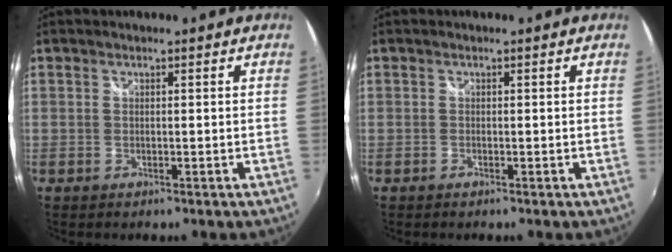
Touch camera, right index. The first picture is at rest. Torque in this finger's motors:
{"motor_torque": [0.02, -0.02, -0.03, -0.02]}